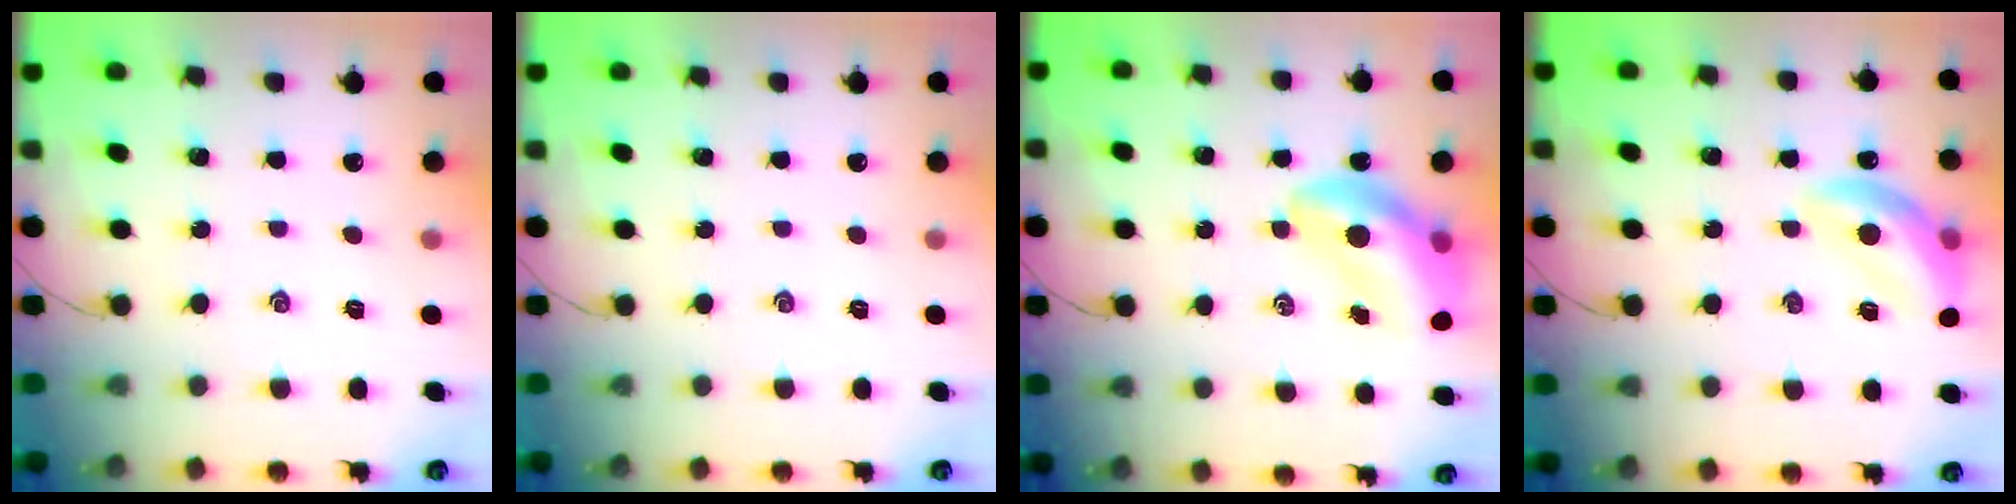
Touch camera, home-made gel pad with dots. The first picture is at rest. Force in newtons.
{"total": 0.0}
{"total": 12.7, "press": 12.1, "slide": 3.8}
{"total": 13.5, "press": 13.4, "slide": 1.8}